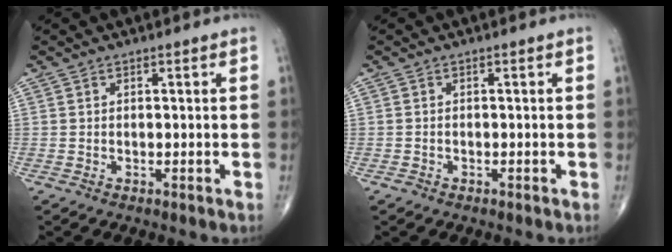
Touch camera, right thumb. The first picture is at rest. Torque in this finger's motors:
{"motor_torque": [0.45, 0.00, -0.11, -0.09, 0.00]}